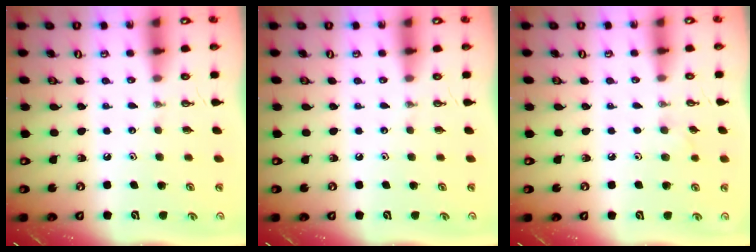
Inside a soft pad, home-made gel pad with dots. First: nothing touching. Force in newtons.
{"total": 0.0}
{"total": 4.9, "press": 4.3, "slide": 2.2}